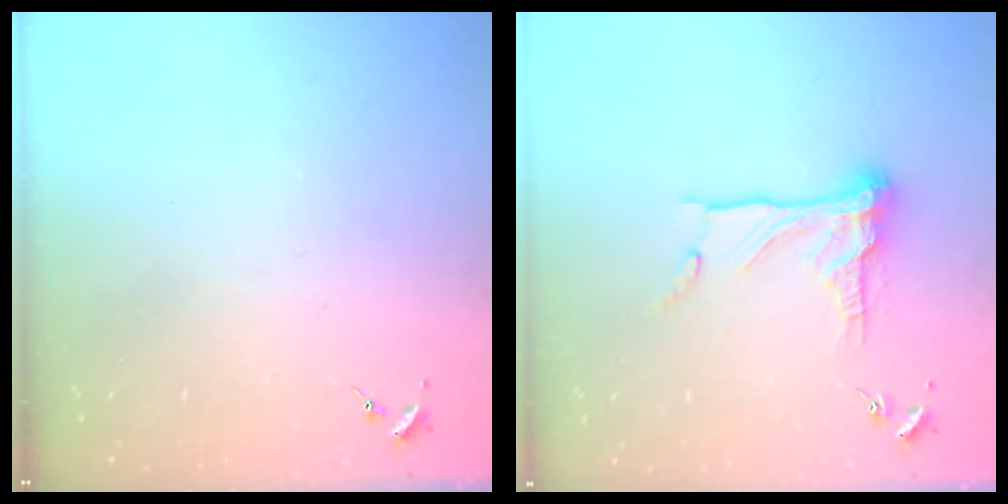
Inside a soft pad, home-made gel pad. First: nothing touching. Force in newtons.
{"total": 13.2, "press": 13.2, "slide": 1.4}